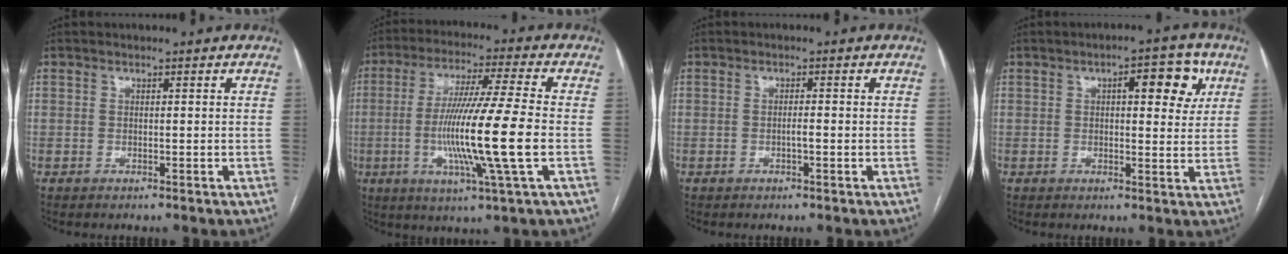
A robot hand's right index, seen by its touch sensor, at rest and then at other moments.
{"total": 15.4, "force": [-2.7, -1.2, 15.1], "torque": [-0.293, -0.017, -0.057]}
{"total": 1.2, "force": [-0.4, 0.0, 1.2], "torque": [-0.022, 0.001, -0.007]}
{"total": 7.1, "force": [2.7, 2.6, 6.0], "torque": [-0.070, 0.014, 0.030]}